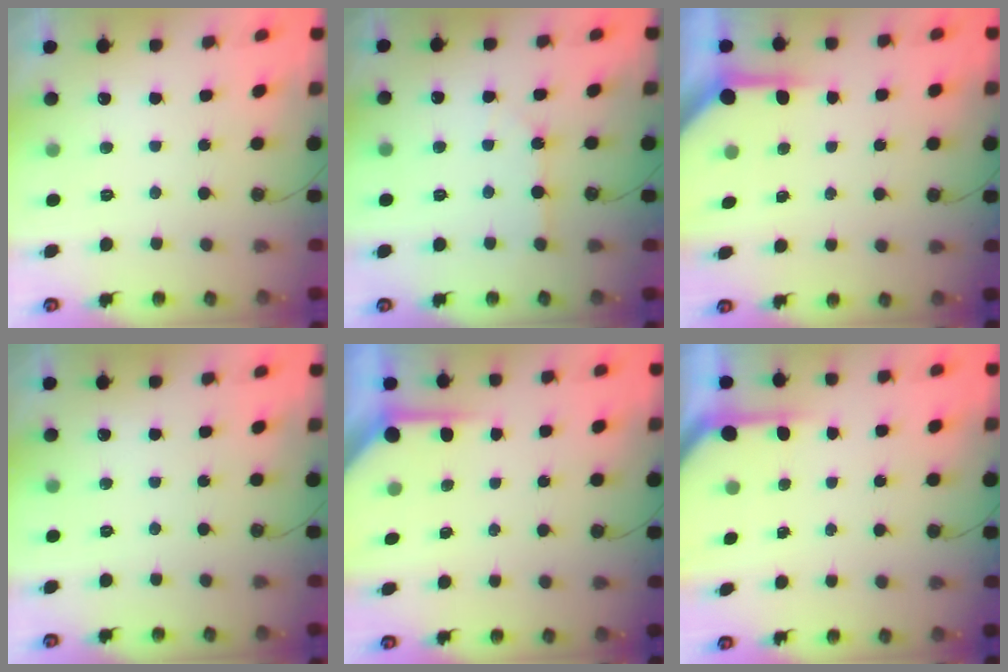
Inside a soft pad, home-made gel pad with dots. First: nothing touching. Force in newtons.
{"total": 4.5, "press": 4.4, "slide": 0.6}
{"total": 3.9, "press": 3.9, "slide": 0.3}
{"total": 0.0}
{"total": 3.8, "press": 3.8, "slide": 0.2}
{"total": 2.7, "press": 2.7, "slide": 0.2}